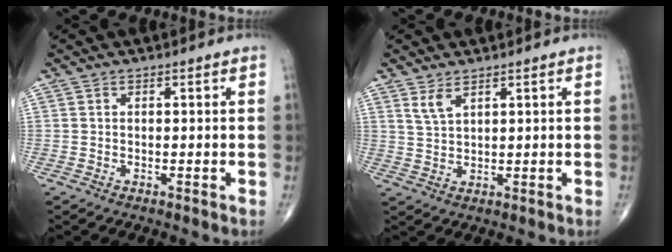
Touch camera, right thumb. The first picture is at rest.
{"total": 3.0, "force": [2.0, 1.0, 2.0], "torque": [-0.042, -0.010, 0.049]}